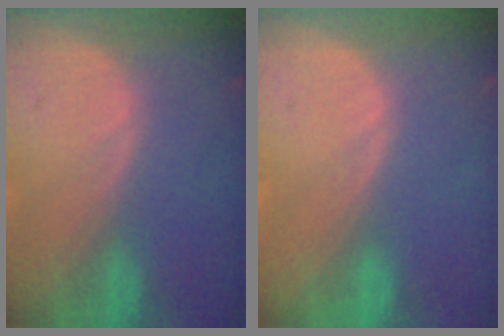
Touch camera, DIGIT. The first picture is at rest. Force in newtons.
{"total": 0.0}